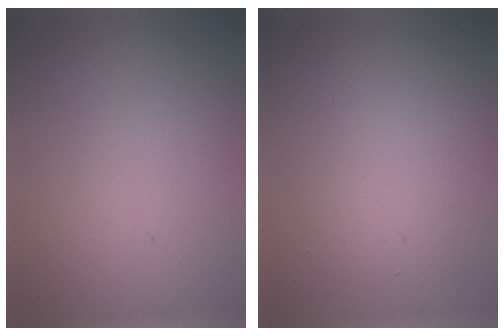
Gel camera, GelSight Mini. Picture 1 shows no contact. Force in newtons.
{"total": 4.6, "press": 4.6, "slide": 0.4}